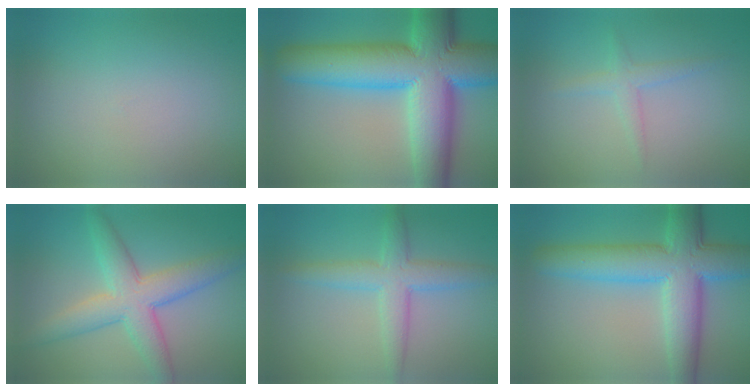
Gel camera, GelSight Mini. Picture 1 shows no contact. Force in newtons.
{"total": 15.3, "press": 15.3, "slide": 0.3}
{"total": 1.7, "press": 1.7, "slide": 0.0}
{"total": 6.4, "press": 6.3, "slide": 0.0}
{"total": 4.1, "press": 4.1, "slide": 0.1}
{"total": 9.3, "press": 9.3, "slide": 0.3}